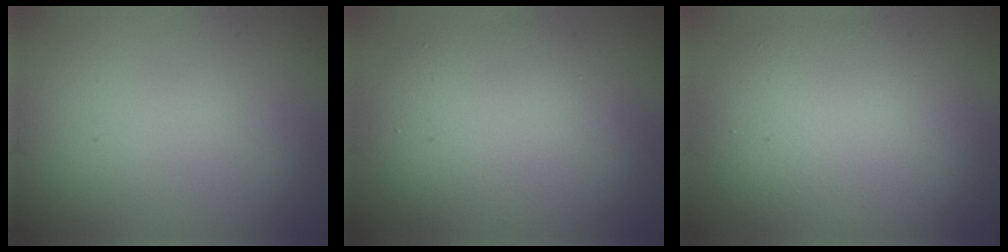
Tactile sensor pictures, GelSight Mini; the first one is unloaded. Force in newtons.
{"total": 7.1, "press": 7.0, "slide": 0.7}
{"total": 7.3, "press": 7.3, "slide": 0.6}